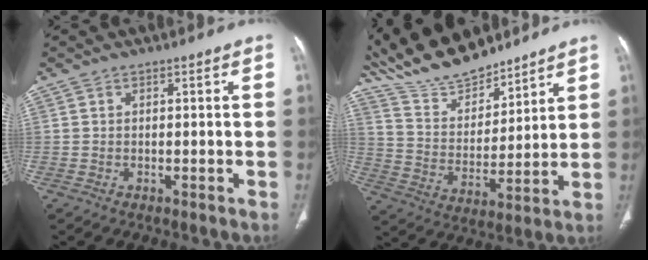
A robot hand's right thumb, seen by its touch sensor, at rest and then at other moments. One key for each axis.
{"total": 16.7, "fx": 14.8, "fy": 5.1, "fz": 5.9, "tx": -0.077, "ty": -0.070, "tz": 0.276}